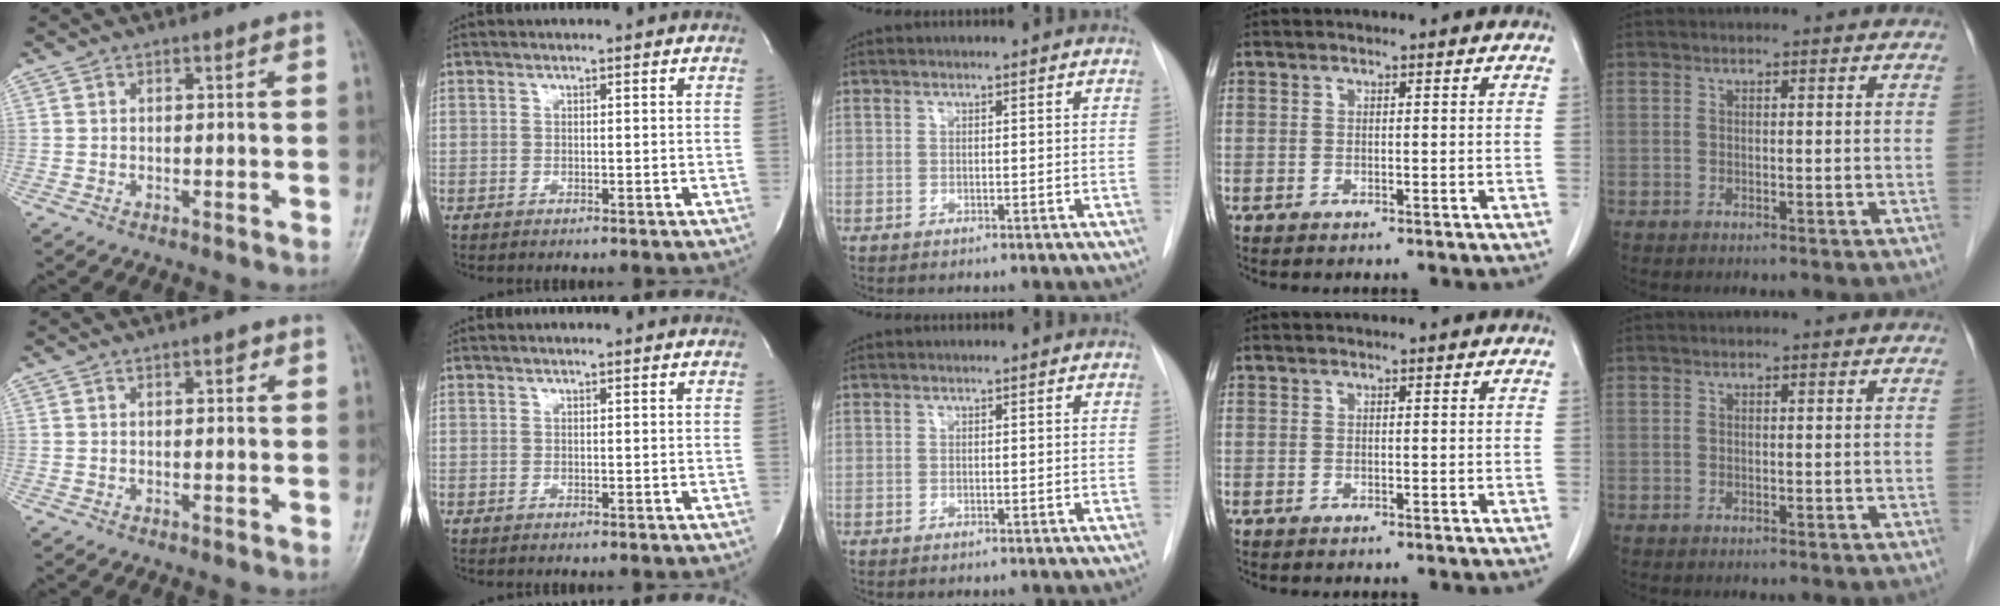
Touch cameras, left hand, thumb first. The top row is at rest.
{"thumb": {"total": 1.6, "force": [0.7, 0.7, 1.2], "torque": [-0.012, 0.001, 0.008]}}